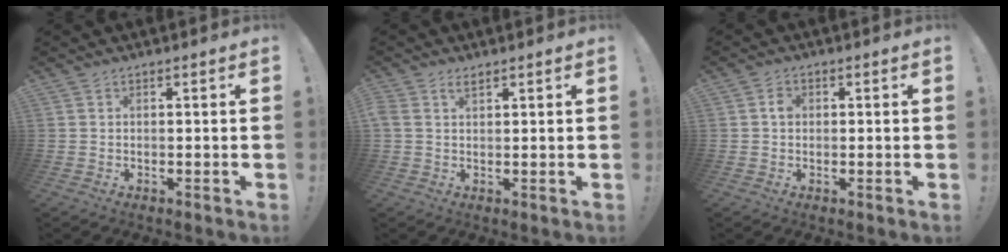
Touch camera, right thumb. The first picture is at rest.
{"total": 2.1, "force": [1.4, 0.9, 1.2], "torque": [-0.023, 0.000, 0.025]}
{"total": 2.1, "force": [0.1, 1.6, 1.4], "torque": [-0.012, 0.000, -0.002]}